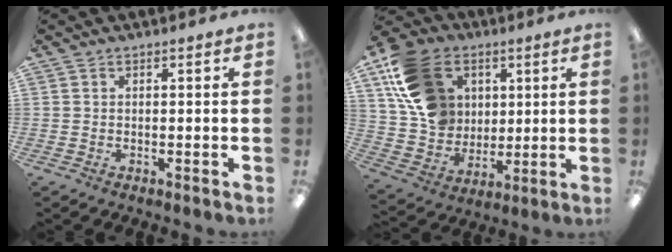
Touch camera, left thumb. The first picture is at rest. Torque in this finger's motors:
{"motor_torque": [1.63, 2.96, 0.81, 0.65, 0.43]}